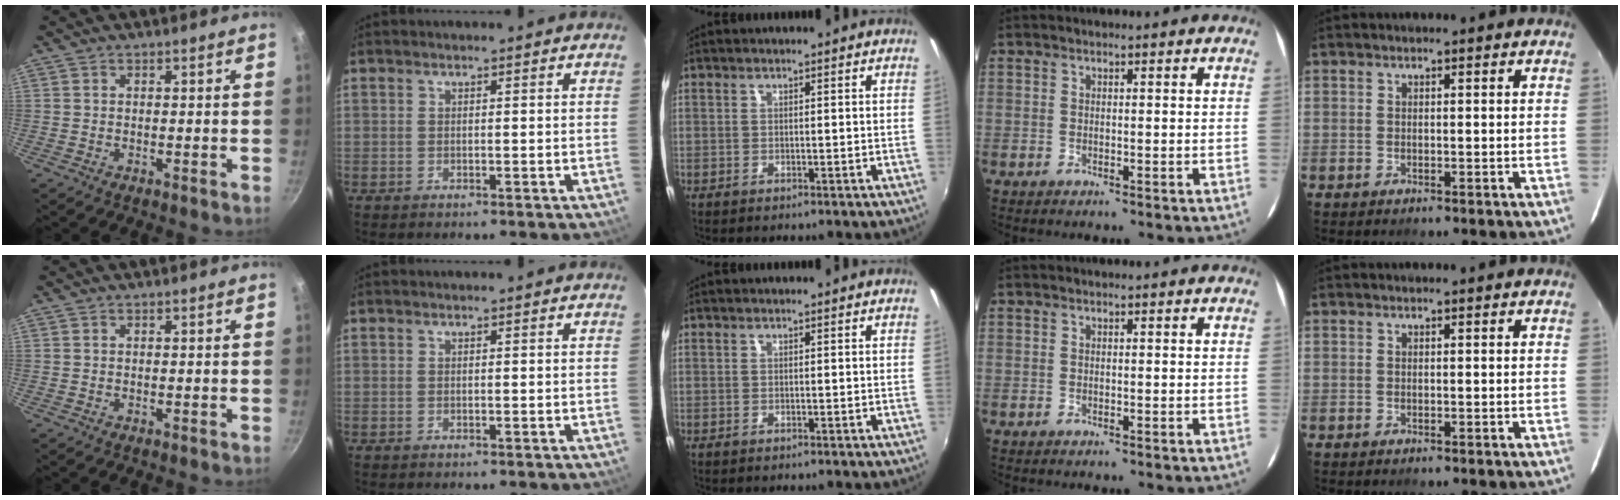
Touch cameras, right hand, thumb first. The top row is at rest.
{}